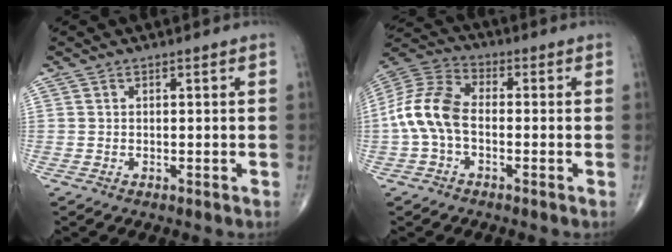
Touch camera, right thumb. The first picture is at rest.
{"total": 11.2, "force": [-1.5, 6.8, 8.7], "torque": [-0.183, 0.033, -0.040]}